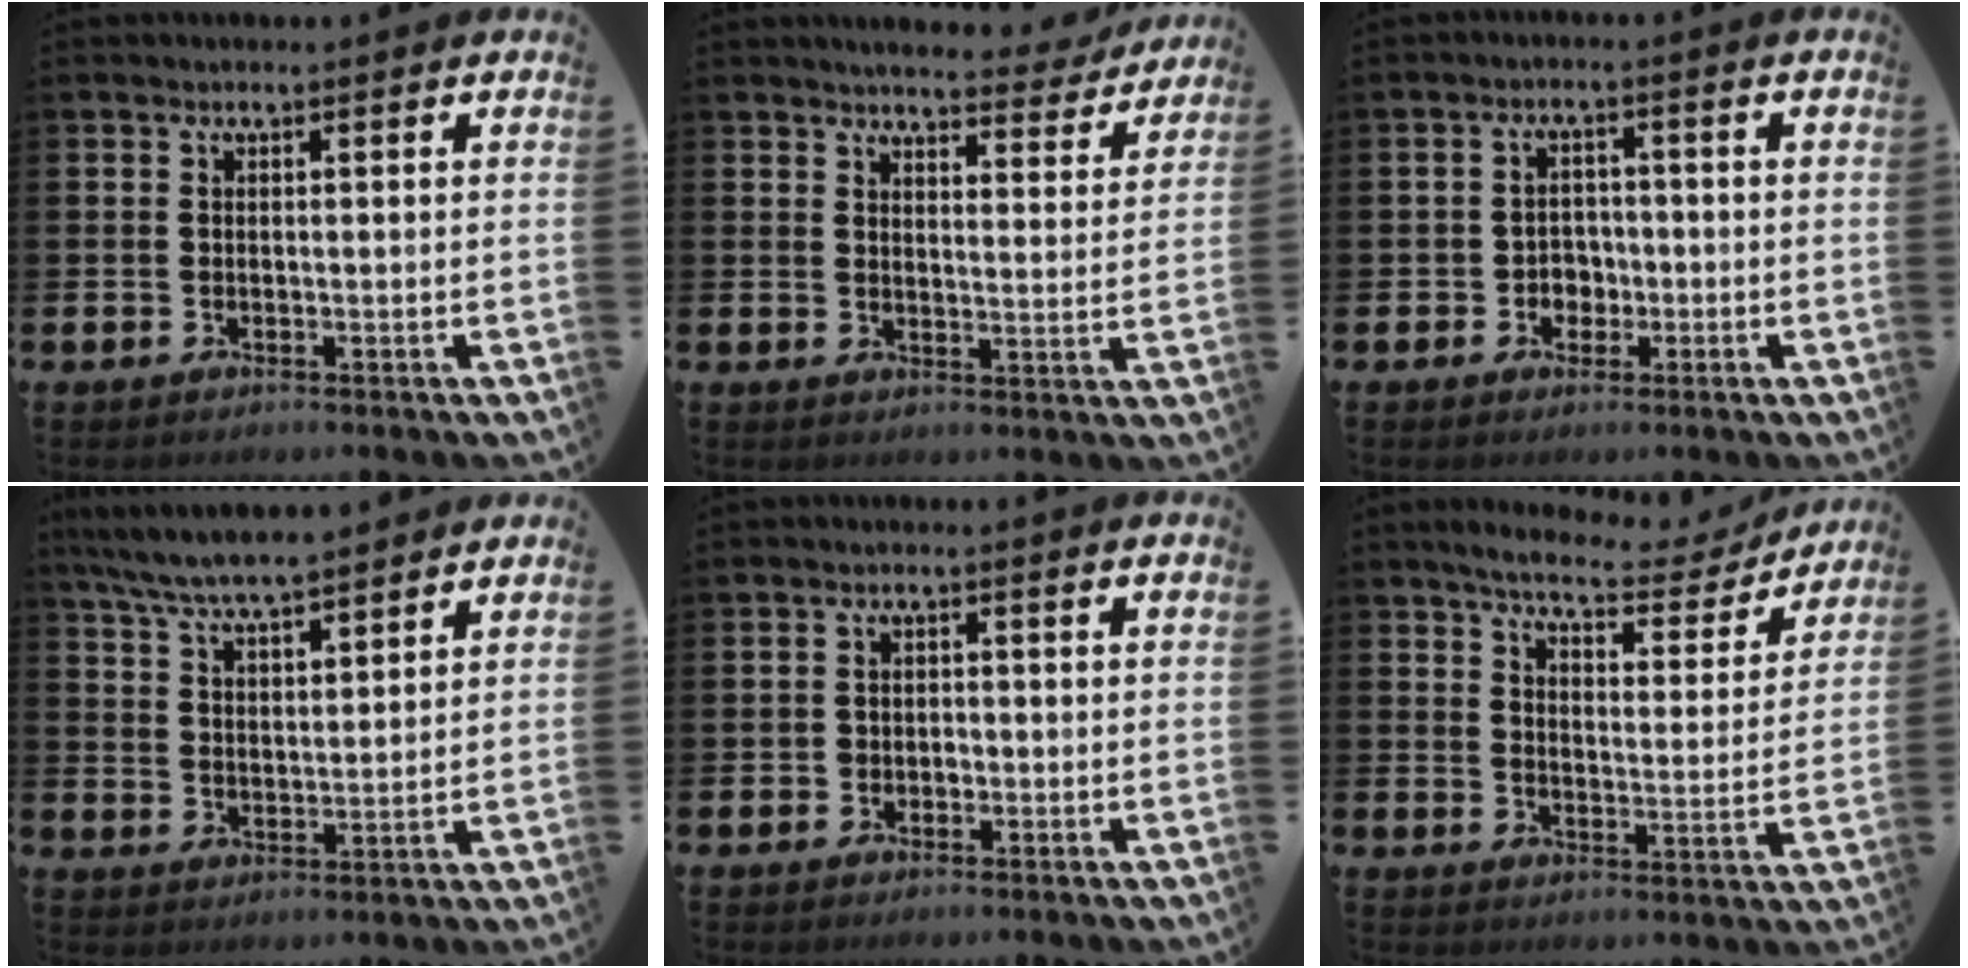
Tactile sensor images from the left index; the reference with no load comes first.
{"total": 4.8, "force": [4.7, 0.7, 0.7], "torque": [-0.021, -0.034, 0.080]}
{"total": 2.7, "force": [-0.9, 2.4, 0.9], "torque": [-0.014, 0.002, -0.026]}
{"total": 6.7, "force": [6.4, 0.6, 1.8], "torque": [-0.064, -0.026, 0.117]}
{"total": 1.4, "force": [-0.4, 1.3, 0.4], "torque": [-0.001, 0.000, -0.014]}
{"total": 6.2, "force": [5.8, 1.2, 2.0], "torque": [-0.052, -0.035, 0.096]}